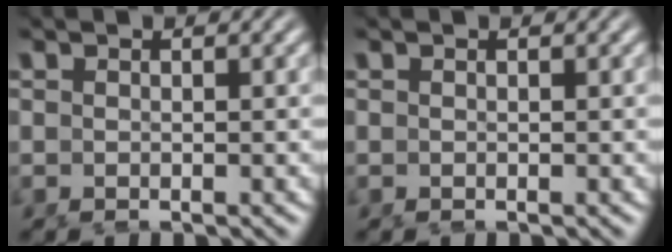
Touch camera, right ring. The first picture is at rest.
{"total": 0.0}